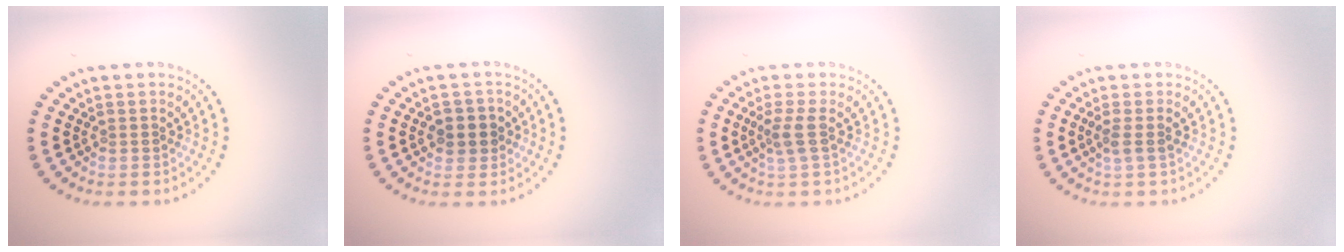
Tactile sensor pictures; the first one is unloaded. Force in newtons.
{"total": 2.3, "press": 2.2, "slide": 0.6}
{"total": 2.0, "press": 1.6, "slide": 1.3}
{"total": 1.4, "press": 1.2, "slide": 0.9}